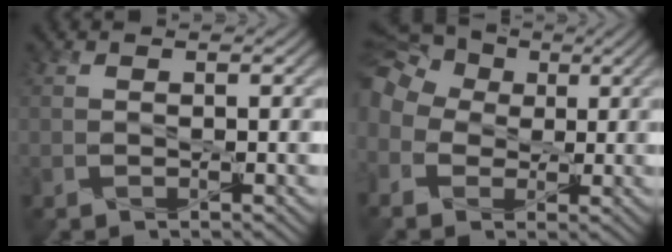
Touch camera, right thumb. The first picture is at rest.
{"total": 13.0, "force": [1.7, 10.4, 7.6], "torque": [-0.224, 0.013, -0.001]}